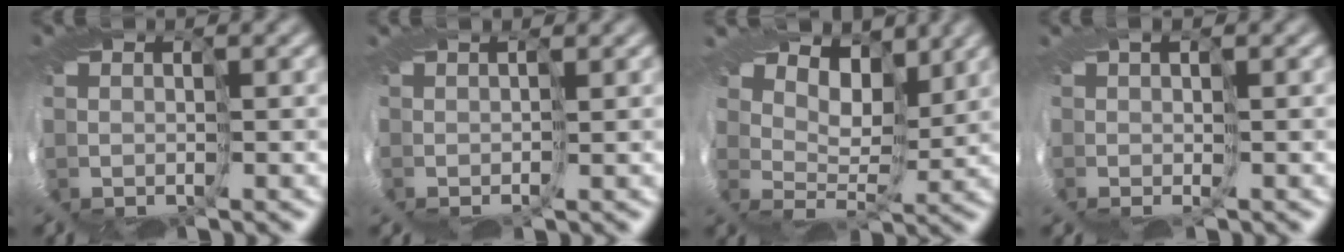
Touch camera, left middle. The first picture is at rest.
{"total": 1.5, "force": [1.1, -0.8, -0.5], "torque": [0.009, 0.011, 0.007]}
{"total": 5.3, "force": [4.9, 1.2, 1.8], "torque": [-0.021, 0.015, 0.044]}
{"total": 2.1, "force": [0.3, -2.0, -0.3], "torque": [0.020, 0.004, -0.015]}